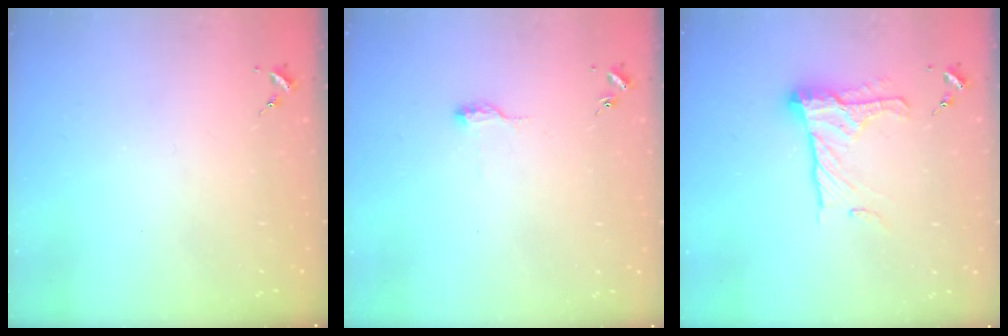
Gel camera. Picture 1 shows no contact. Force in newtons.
{"total": 8.0, "press": 8.0, "slide": 0.7}
{"total": 16.1, "press": 16.1, "slide": 1.1}